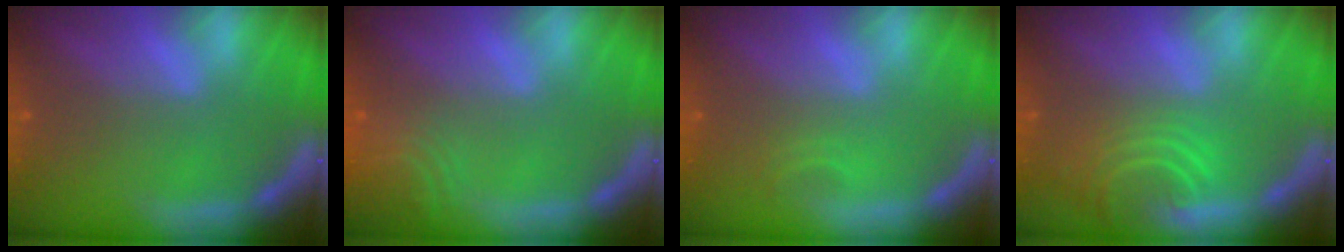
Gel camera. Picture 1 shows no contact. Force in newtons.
{"total": 5.6}
{"total": 0.9}
{"total": 5.1}